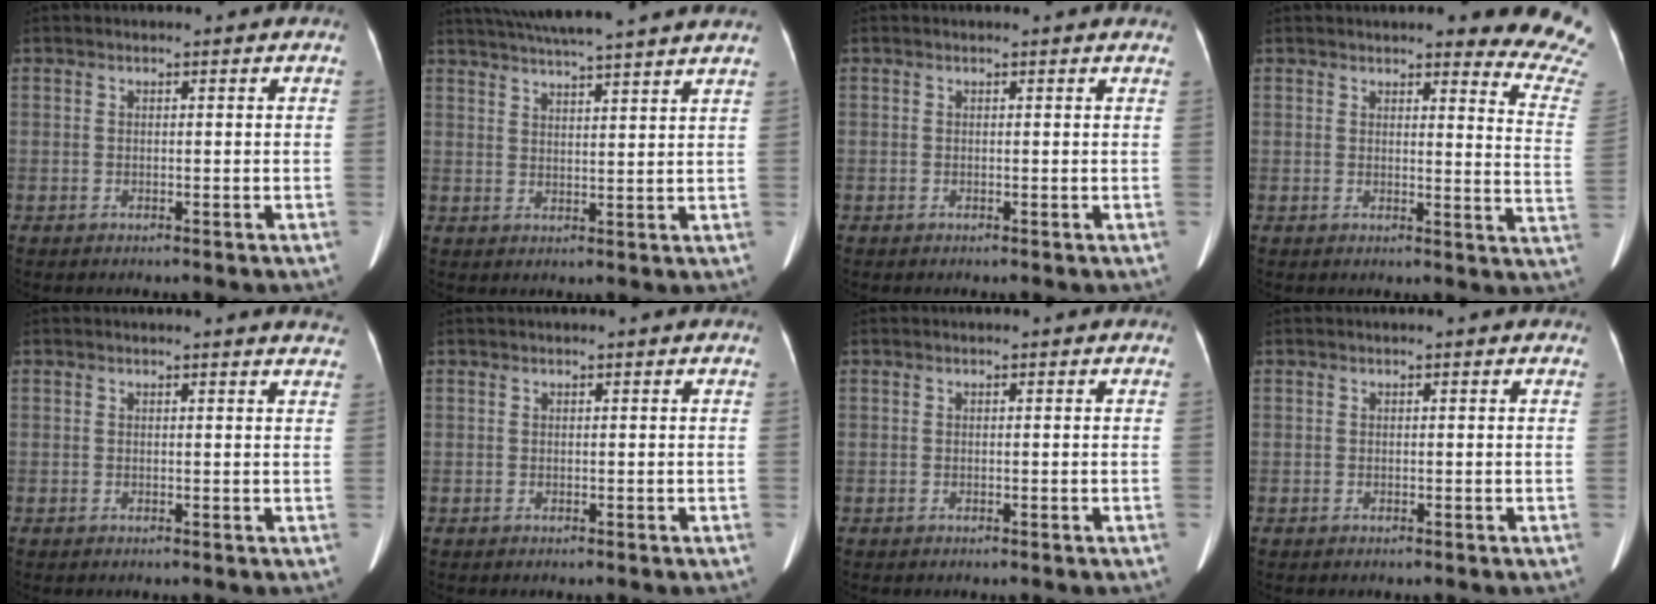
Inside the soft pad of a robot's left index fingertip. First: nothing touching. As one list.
[{"total": 18.5, "force": [16.5, 0.0, 8.4], "torque": [-0.146, 0.021, 0.224]}, {"total": 1.9, "force": [1.6, 0.7, 0.5], "torque": [-0.010, 0.014, 0.002]}, {"total": 11.8, "force": [11.3, 0.5, 3.2], "torque": [-0.007, -0.086, 0.091]}, {"total": 5.3, "force": [5.1, 0.9, 1.0], "torque": [-0.004, -0.002, 0.028]}, {"total": 1.1, "force": [1.0, -0.1, 0.6], "torque": [-0.007, 0.025, 0.020]}, {"total": 0.0}, {"total": 1.0, "force": [0.8, 0.4, 0.5], "torque": [-0.008, 0.020, 0.003]}]